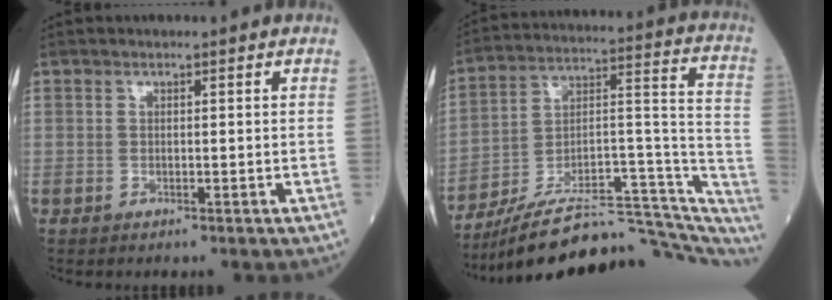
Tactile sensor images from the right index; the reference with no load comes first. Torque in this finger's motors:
{"motor_torque": [-0.05, -2.10, 0.82, 0.18]}